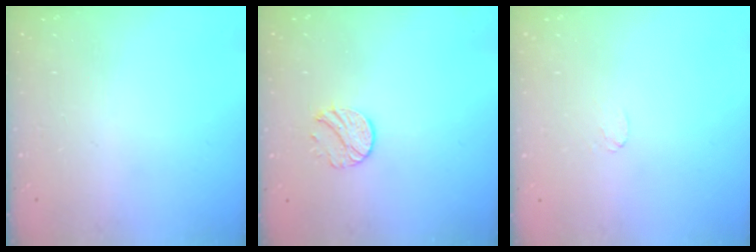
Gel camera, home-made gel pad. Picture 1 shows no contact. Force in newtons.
{"total": 7.6, "press": 7.6, "slide": 0.2}
{"total": 2.9, "press": 2.9, "slide": 0.3}